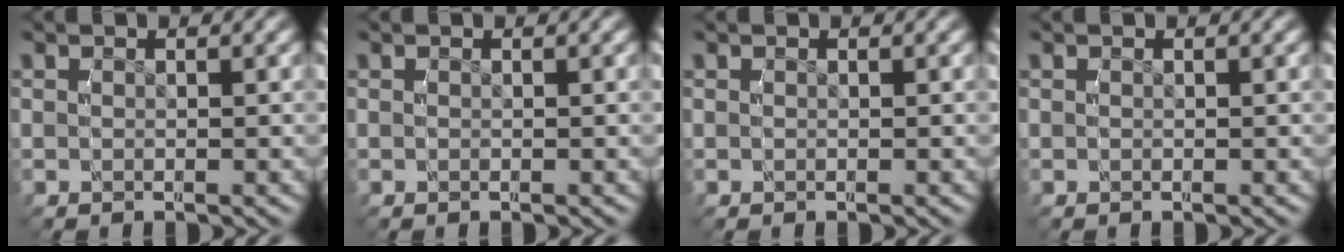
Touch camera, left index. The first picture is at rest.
{"total": 0.0}
{"total": 0.0}
{"total": 0.0}